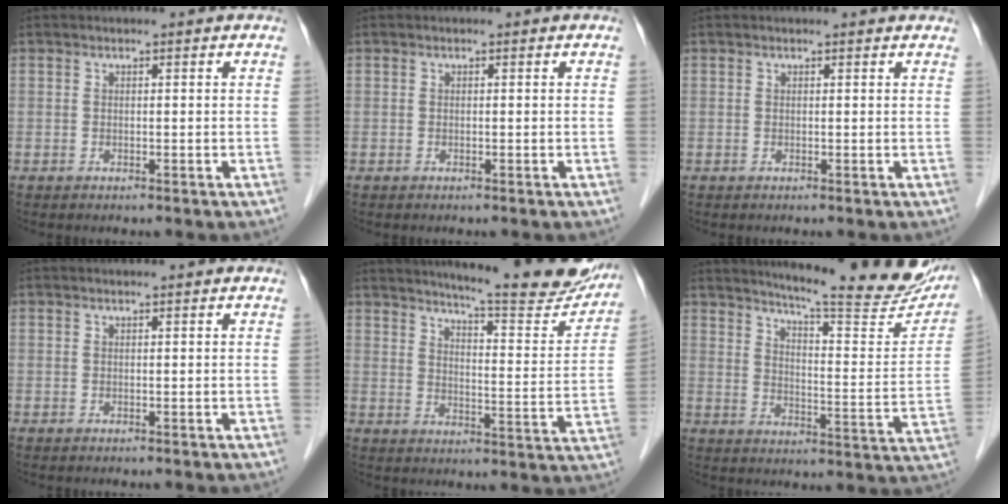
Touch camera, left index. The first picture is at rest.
{"total": 0.0}
{"total": 2.0, "force": [2.0, 0.1, 0.5], "torque": [-0.014, 0.007, 0.016]}
{"total": 0.6, "force": [0.5, -0.1, 0.3], "torque": [-0.007, 0.001, 0.013]}
{"total": 19.2, "force": [17.5, 1.6, 7.8], "torque": [-0.103, -0.066, 0.215]}
{"total": 22.5, "force": [19.7, 2.0, 10.7], "torque": [-0.147, -0.064, 0.244]}